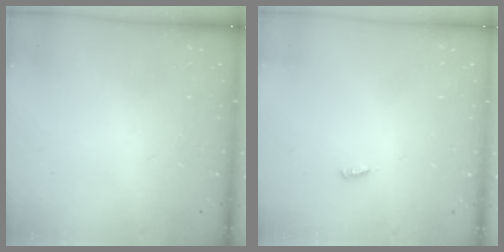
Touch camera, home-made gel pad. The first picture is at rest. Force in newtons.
{"total": 3.0, "press": 3.0, "slide": 0.0}